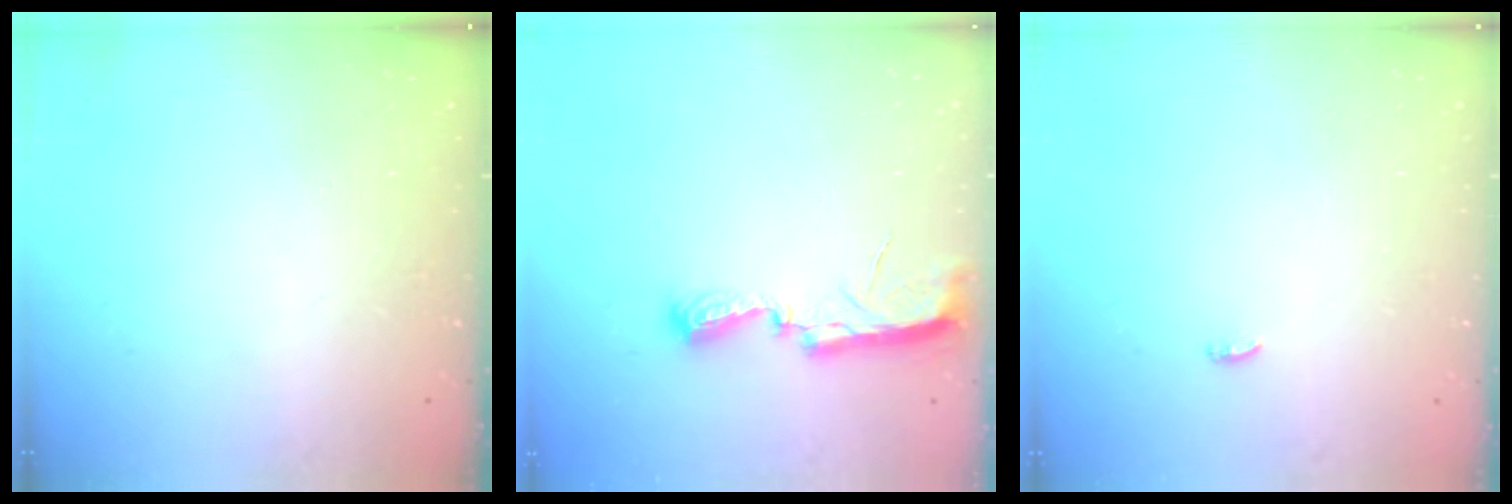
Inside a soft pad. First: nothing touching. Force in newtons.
{"total": 7.4, "press": 7.3, "slide": 0.6}
{"total": 3.4, "press": 3.3, "slide": 1.0}